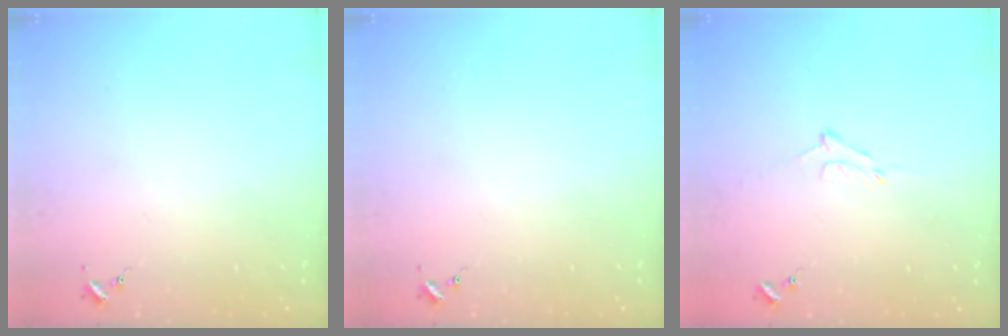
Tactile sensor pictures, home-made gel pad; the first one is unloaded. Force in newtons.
{"total": 0.0}
{"total": 7.5, "press": 7.5, "slide": 0.9}